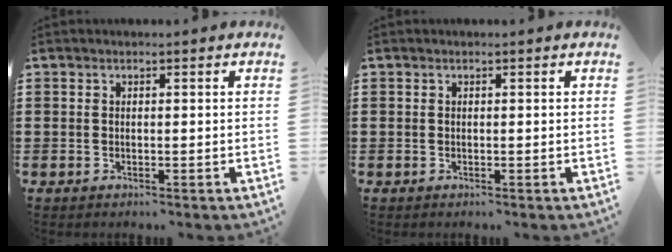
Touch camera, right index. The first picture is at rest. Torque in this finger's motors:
{"motor_torque": [0.19, -0.24, 0.01, 0.01]}